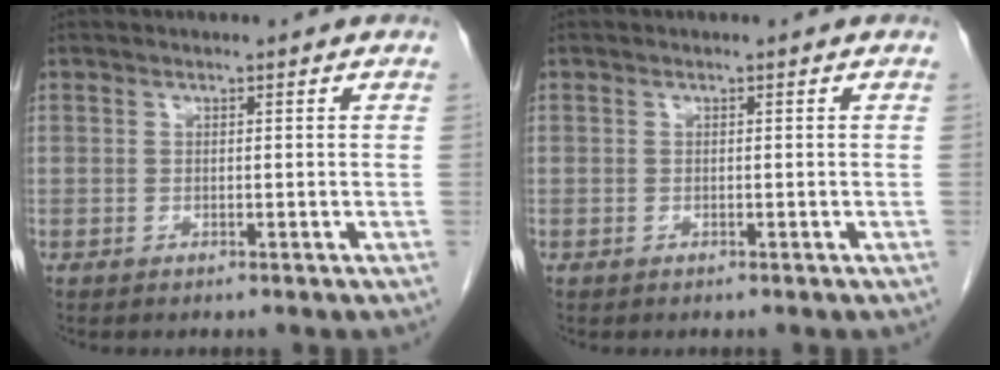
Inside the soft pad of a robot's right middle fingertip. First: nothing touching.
{"total": 0.0}